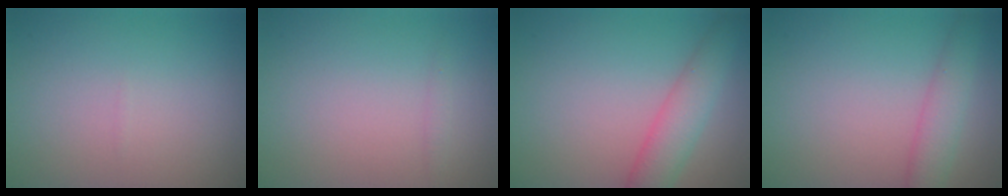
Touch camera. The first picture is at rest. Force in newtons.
{"total": 0.5, "press": 0.5, "slide": 0.0}
{"total": 3.8, "press": 3.8, "slide": 0.2}
{"total": 2.9, "press": 2.9, "slide": 0.1}